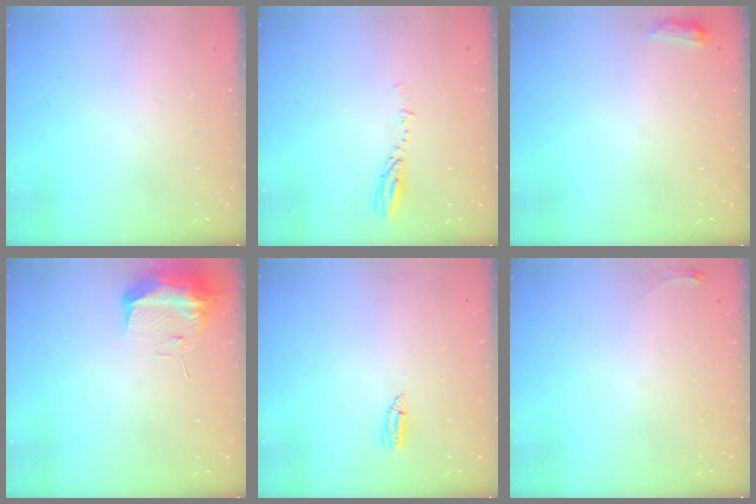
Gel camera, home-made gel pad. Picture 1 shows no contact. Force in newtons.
{"total": 3.5, "press": 3.4, "slide": 0.3}
{"total": 3.4, "press": 3.4, "slide": 0.5}
{"total": 9.2, "press": 9.2, "slide": 1.1}
{"total": 4.8, "press": 4.3, "slide": 2.0}
{"total": 3.6, "press": 3.5, "slide": 0.4}